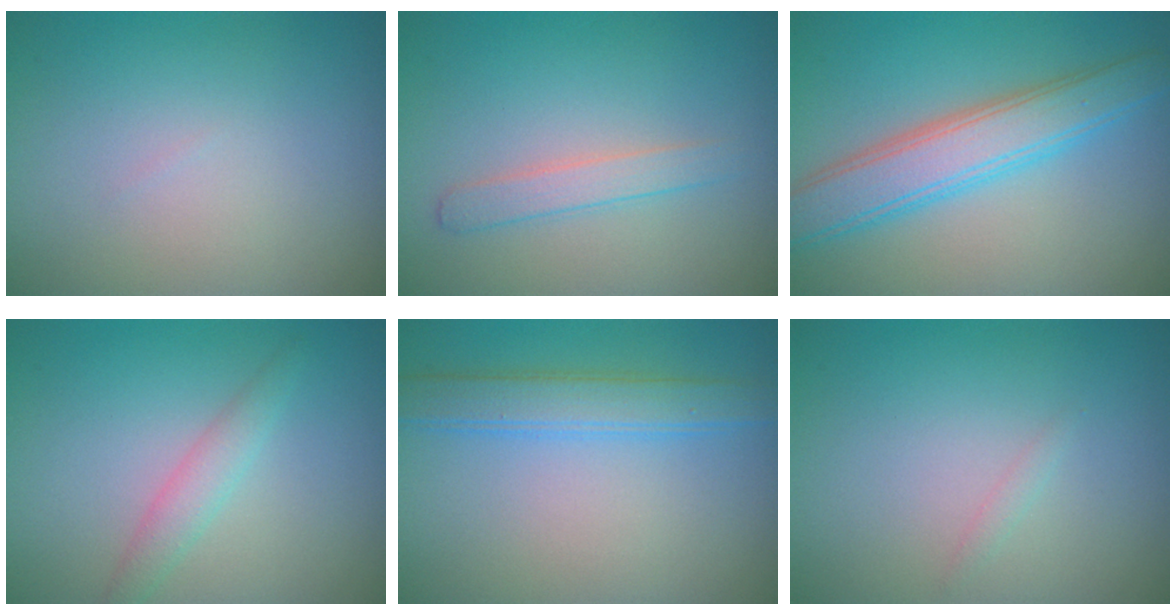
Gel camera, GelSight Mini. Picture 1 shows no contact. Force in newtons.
{"total": 1.8, "press": 1.8, "slide": 0.1}
{"total": 5.2, "press": 5.2, "slide": 0.1}
{"total": 1.8, "press": 1.8, "slide": 0.1}
{"total": 3.1, "press": 3.1, "slide": 0.2}
{"total": 0.5, "press": 0.5, "slide": 0.0}